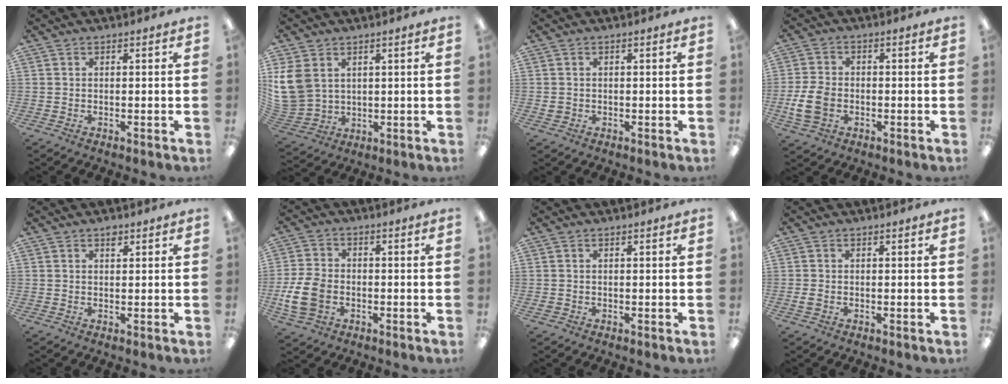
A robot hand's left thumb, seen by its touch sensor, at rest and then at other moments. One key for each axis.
{"total": 10.3, "fx": 3.3, "fy": 8.2, "fz": 5.3, "tx": -0.143, "ty": -0.006, "tz": 0.065}
{"total": 1.0, "fx": -0.1, "fy": 0.9, "fz": 0.3, "tx": -0.005, "ty": 0.002, "tz": -0.003}
{"total": 7.5, "fx": -2.1, "fy": 5.3, "fz": 4.9, "tx": -0.101, "ty": 0.003, "tz": -0.039}
{"total": 1.5, "fx": 1.0, "fy": 0.7, "fz": 0.8, "tx": -0.010, "ty": -0.003, "tz": 0.016}
{"total": 9.5, "fx": -2.8, "fy": 6.7, "fz": 6.2, "tx": -0.143, "ty": 0.002, "tz": -0.049}
{"total": 0.6, "fx": -0.2, "fy": 0.5, "fz": 0.2, "tx": -0.005, "ty": 0.000, "tz": -0.004}
{"total": 1.3, "fx": -0.4, "fy": 0.8, "fz": 0.9, "tx": -0.023, "ty": -0.003, "tz": -0.009}